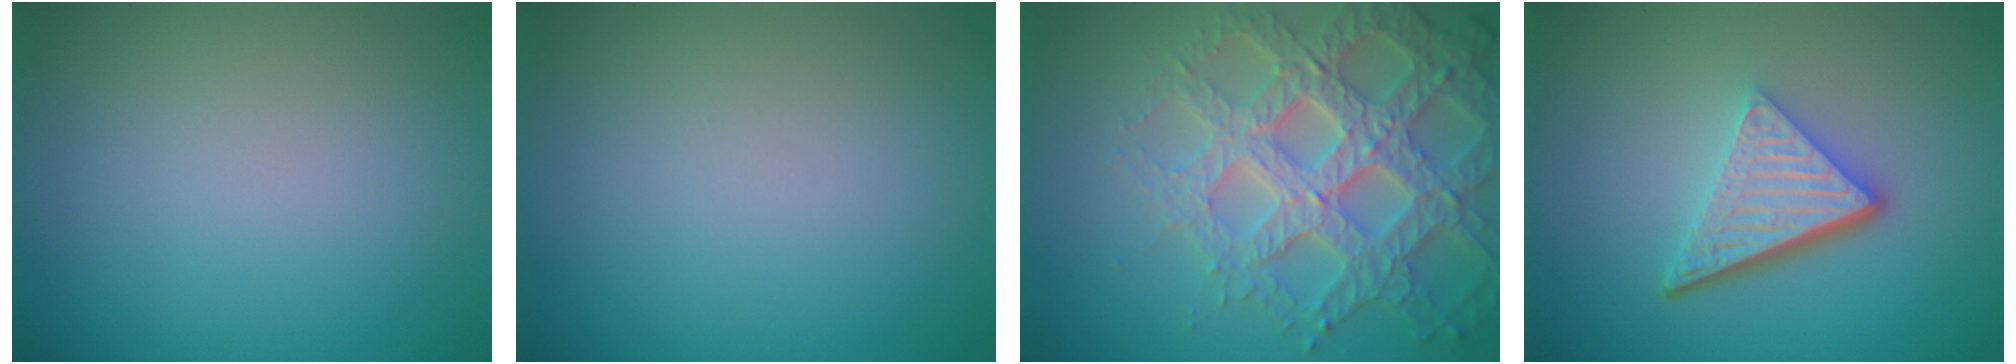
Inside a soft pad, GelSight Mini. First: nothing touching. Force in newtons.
{"total": 0.0}
{"total": 6.9, "press": 6.7, "slide": 1.8}
{"total": 5.6, "press": 3.8, "slide": 4.2}